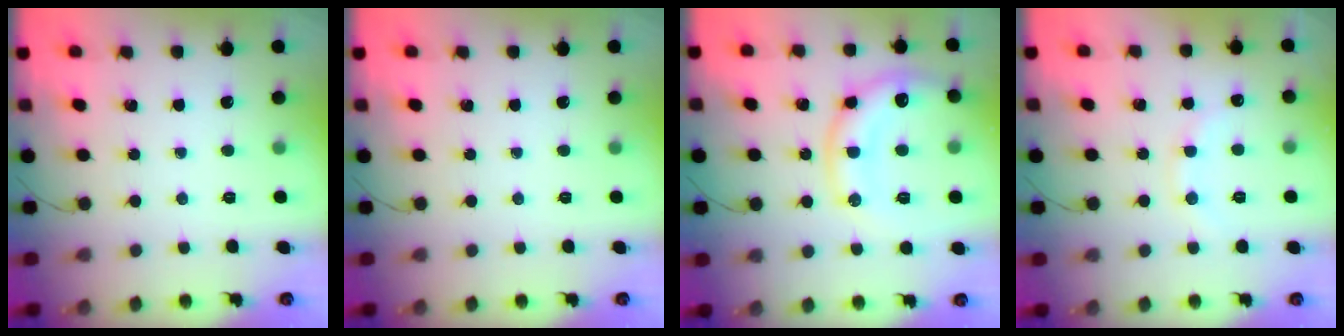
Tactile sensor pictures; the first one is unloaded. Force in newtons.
{"total": 0.0}
{"total": 14.7, "press": 14.6, "slide": 1.5}
{"total": 8.6, "press": 8.4, "slide": 1.5}